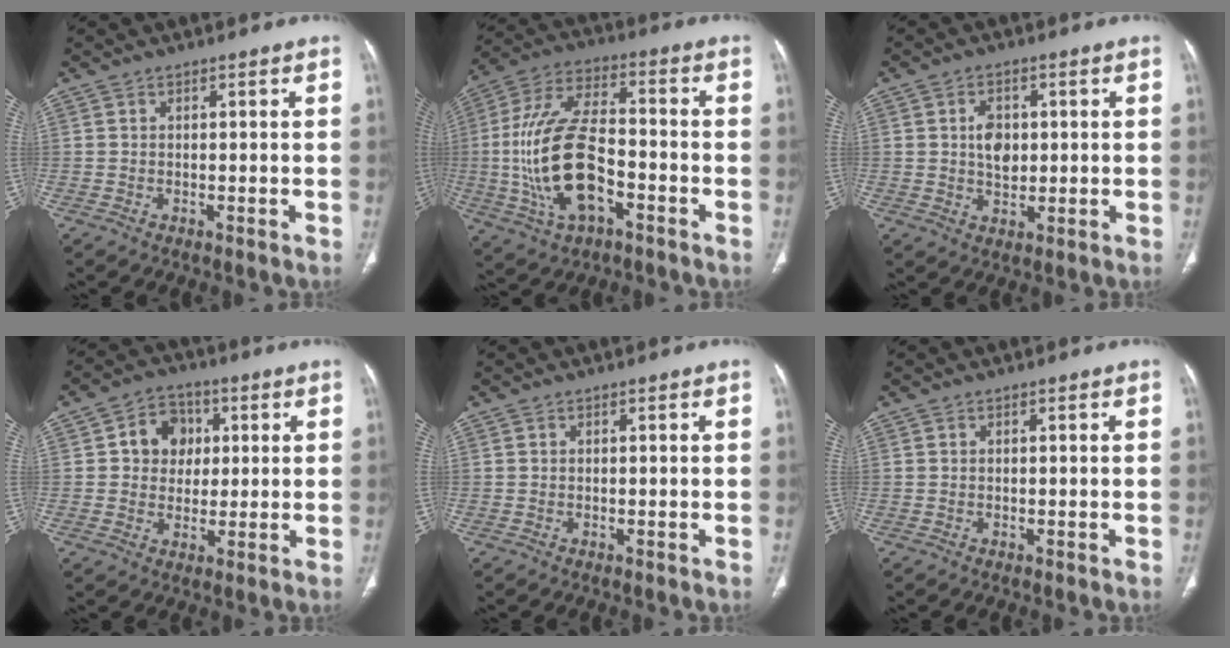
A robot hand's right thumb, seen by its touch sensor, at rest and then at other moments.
{"total": 18.3, "force": [-4.2, 8.9, 15.4], "torque": [-0.316, 0.032, -0.074]}
{"total": 5.3, "force": [0.8, 3.7, 3.7], "torque": [-0.045, -0.004, 0.016]}
{"total": 8.3, "force": [1.7, 7.1, 4.0], "torque": [-0.019, 0.003, 0.023]}
{"total": 0.0}
{"total": 0.0}